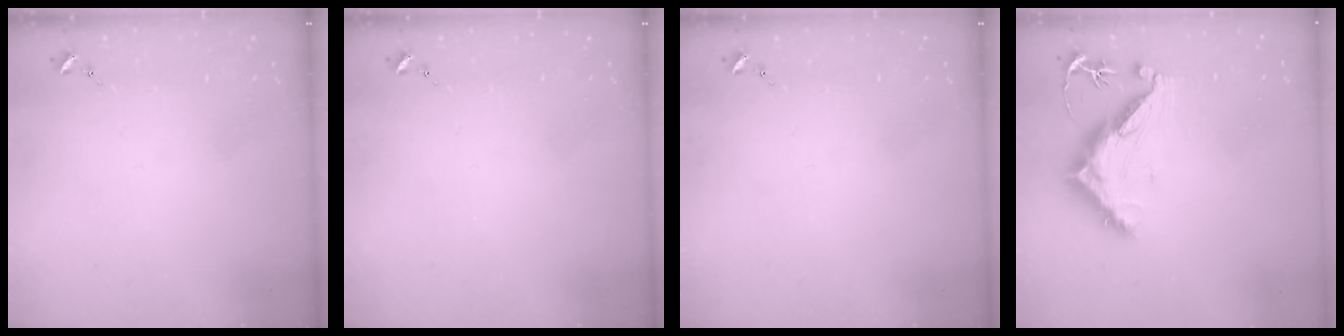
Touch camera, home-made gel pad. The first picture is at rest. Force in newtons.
{"total": 0.0}
{"total": 0.0}
{"total": 11.7, "press": 11.7, "slide": 0.9}